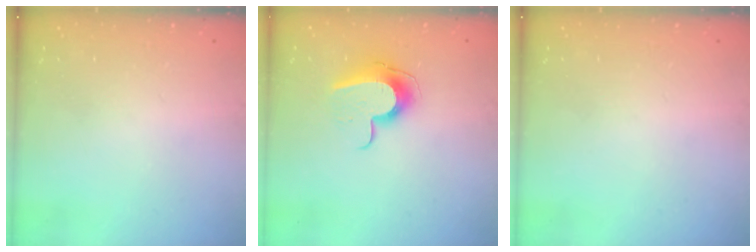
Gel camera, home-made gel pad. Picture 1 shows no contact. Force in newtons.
{"total": 10.0, "press": 9.9, "slide": 0.7}
{"total": 0.0}